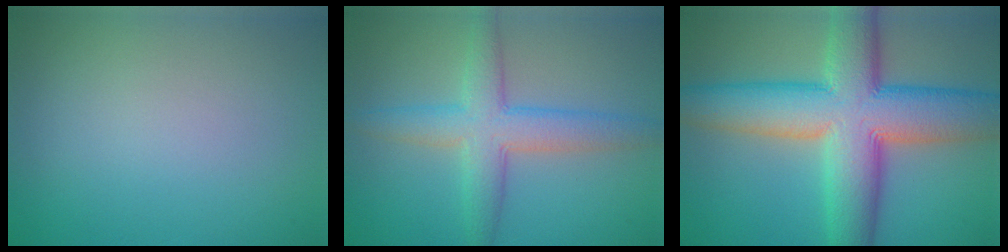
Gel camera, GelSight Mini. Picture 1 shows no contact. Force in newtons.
{"total": 5.1, "press": 5.1, "slide": 0.2}
{"total": 12.8, "press": 12.8, "slide": 0.5}